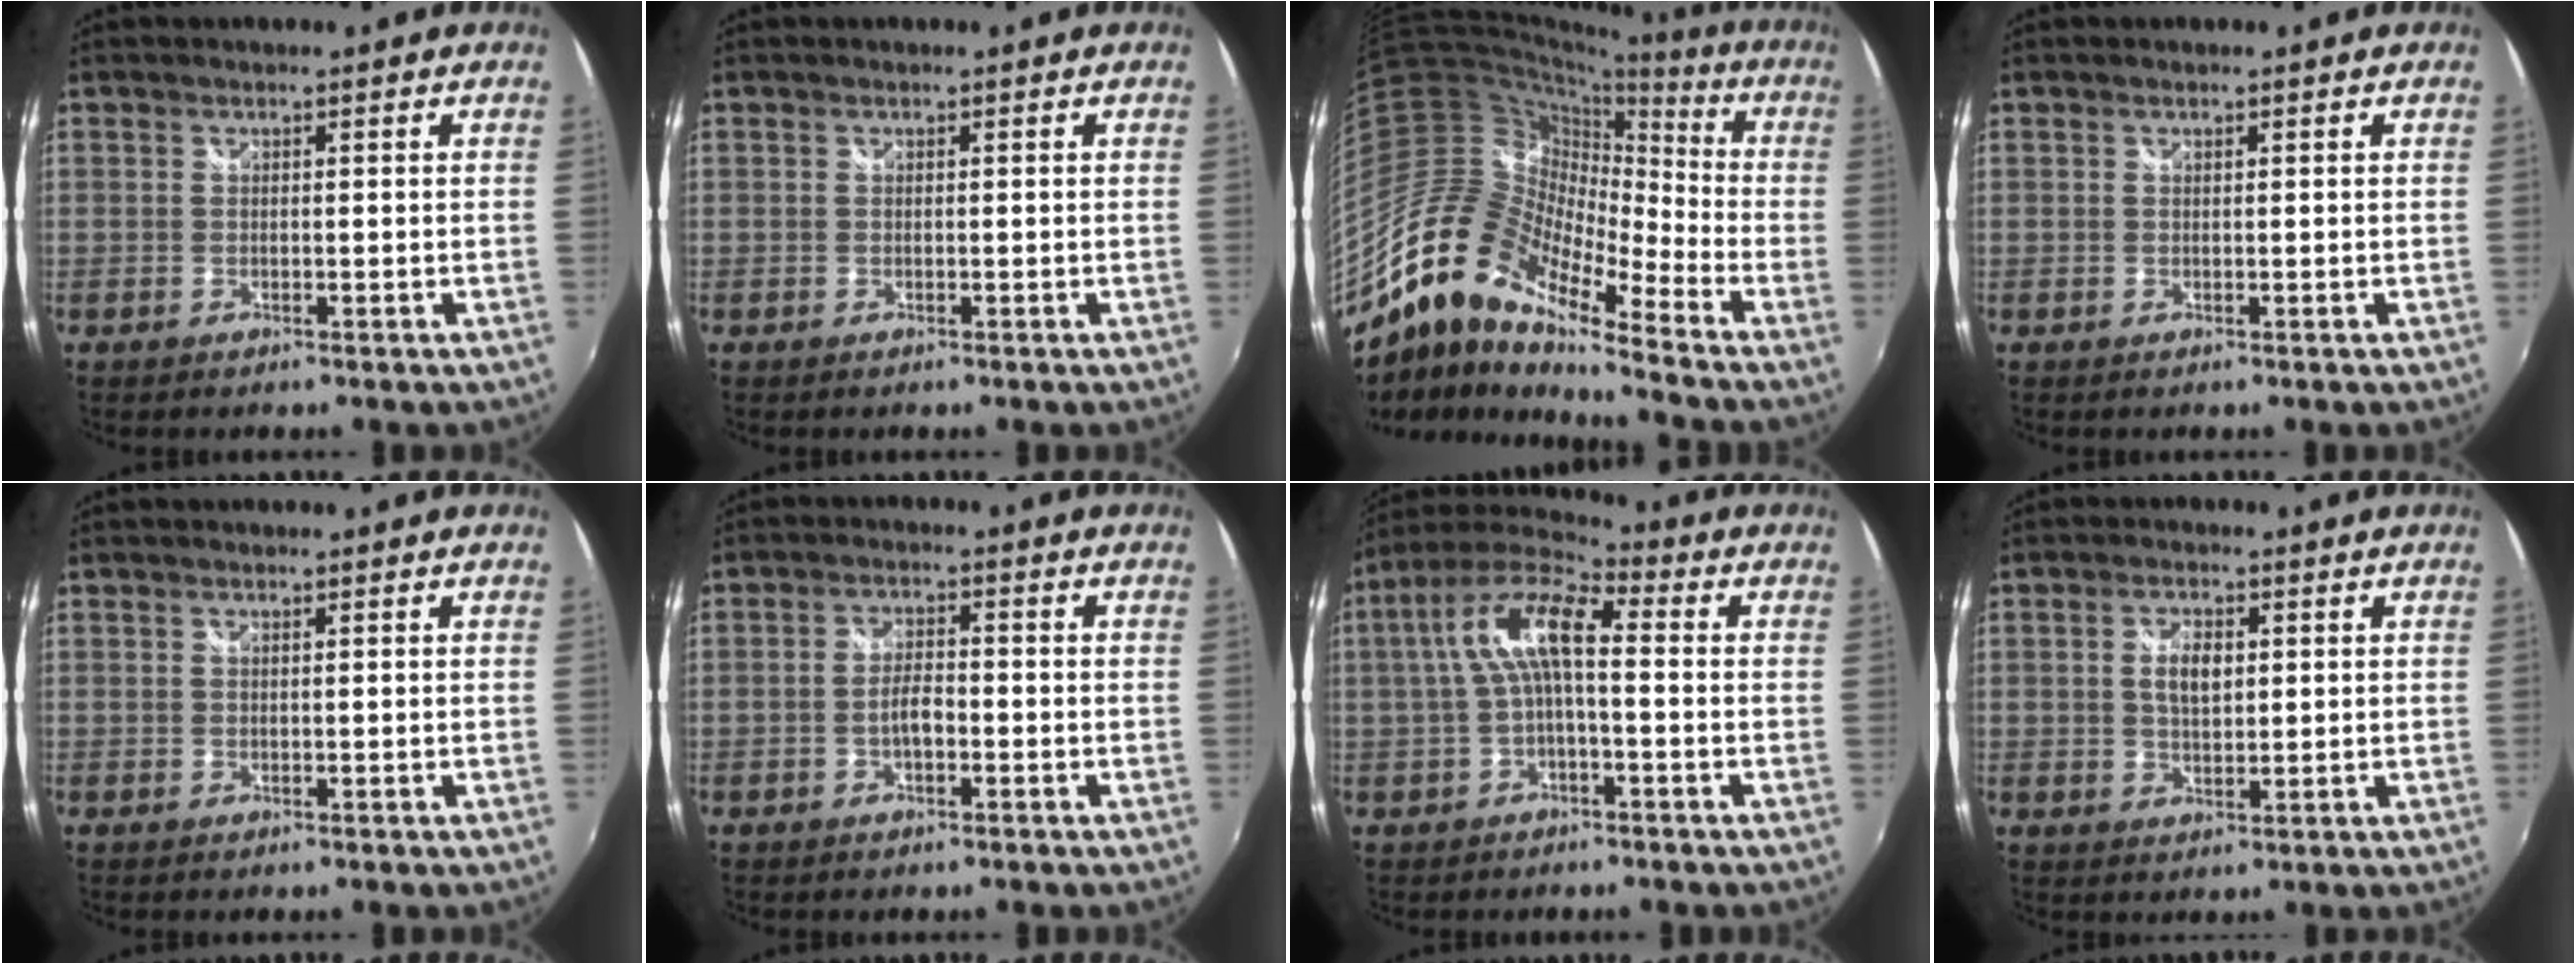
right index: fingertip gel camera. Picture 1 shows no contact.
{"total": 0.0}
{"total": 17.0, "force": [-12.1, 5.2, 10.7], "torque": [-0.175, -0.007, -0.250]}
{"total": 0.0}
{"total": 0.0}
{"total": 3.4, "force": [-1.3, 1.3, 2.9], "torque": [-0.058, 0.005, -0.023]}
{"total": 10.5, "force": [0.3, 3.5, 9.9], "torque": [-0.200, 0.026, 0.000]}
{"total": 4.7, "force": [1.0, 2.6, 3.9], "torque": [-0.070, 0.004, 0.018]}